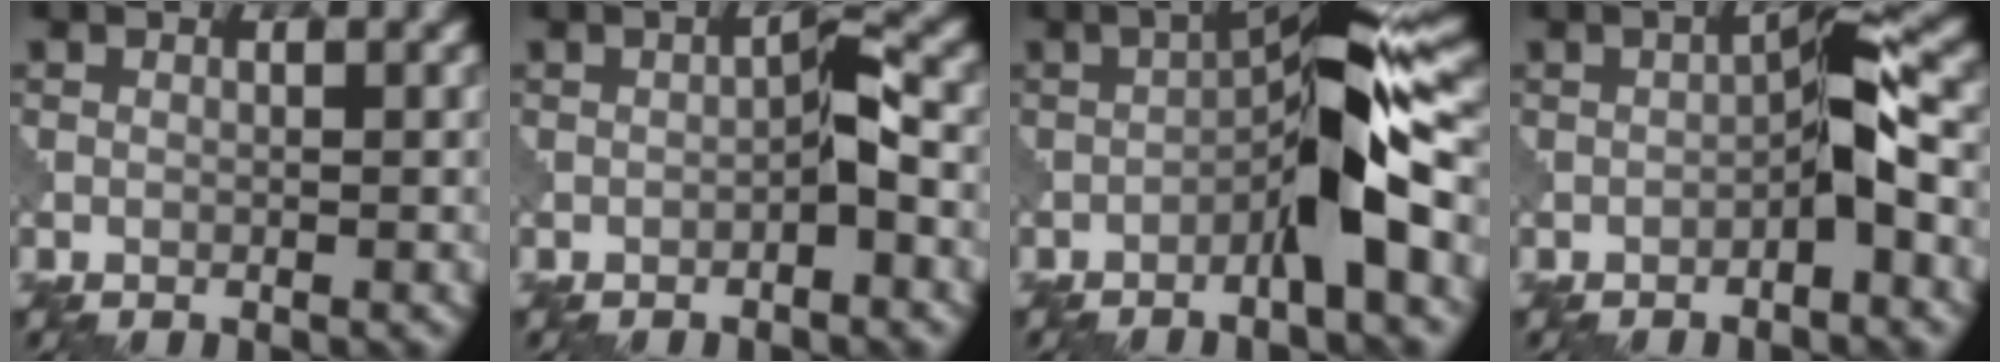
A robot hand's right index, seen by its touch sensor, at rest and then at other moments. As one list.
[{"total": 2.1, "force": [-0.8, 0.4, 1.9], "torque": [-0.033, 0.009, -0.015]}, {"total": 7.2, "force": [-2.2, 1.2, 6.7], "torque": [-0.108, 0.024, -0.046]}, {"total": 3.5, "force": [-1.1, 0.7, 3.2], "torque": [-0.054, 0.015, -0.023]}]